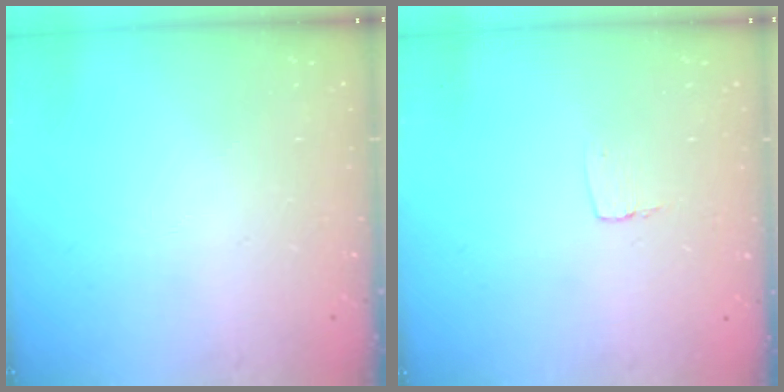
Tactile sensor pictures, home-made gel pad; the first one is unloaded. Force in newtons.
{"total": 3.4, "press": 3.4, "slide": 0.3}